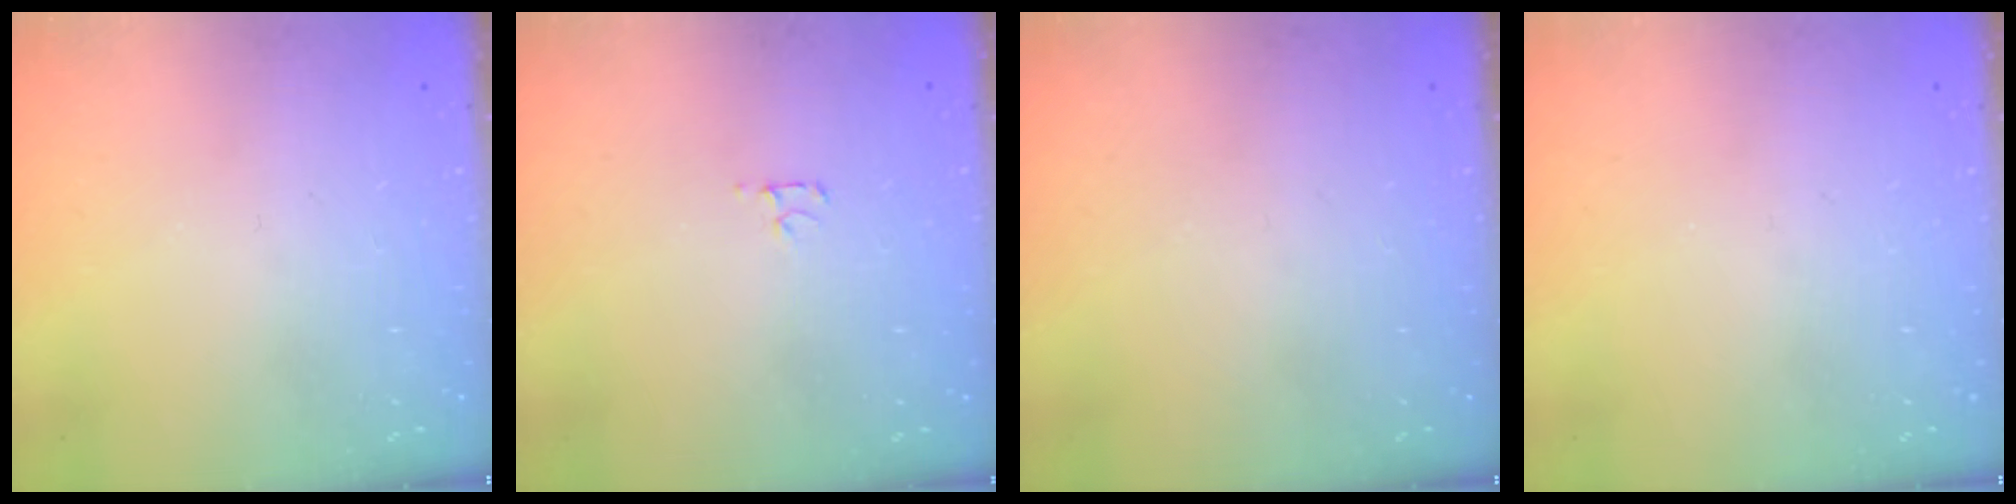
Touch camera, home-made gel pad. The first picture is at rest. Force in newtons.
{"total": 2.7, "press": 2.7, "slide": 0.3}
{"total": 0.0}
{"total": 0.0}